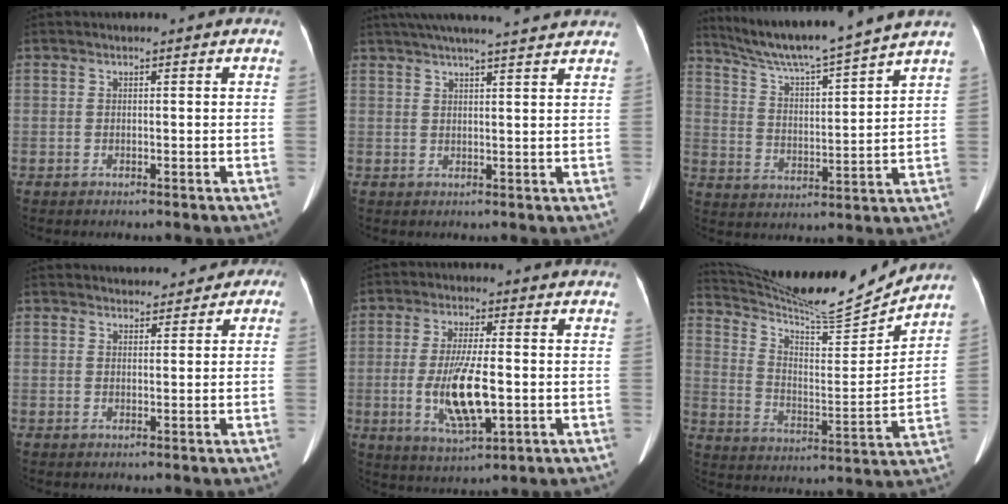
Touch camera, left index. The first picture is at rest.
{"total": 17.2, "force": [15.2, 0.9, 8.0], "torque": [-0.132, 0.040, 0.201]}
{"total": 14.9, "force": [13.4, -2.0, 6.3], "torque": [-0.113, -0.007, 0.214]}
{"total": 3.6, "force": [2.7, 2.3, 0.9], "torque": [0.000, 0.014, 0.026]}
{"total": 10.0, "force": [-1.7, 2.2, 9.7], "torque": [-0.193, -0.016, -0.026]}
{"total": 17.2, "force": [16.5, -0.6, 4.6], "torque": [-0.097, -0.037, 0.262]}